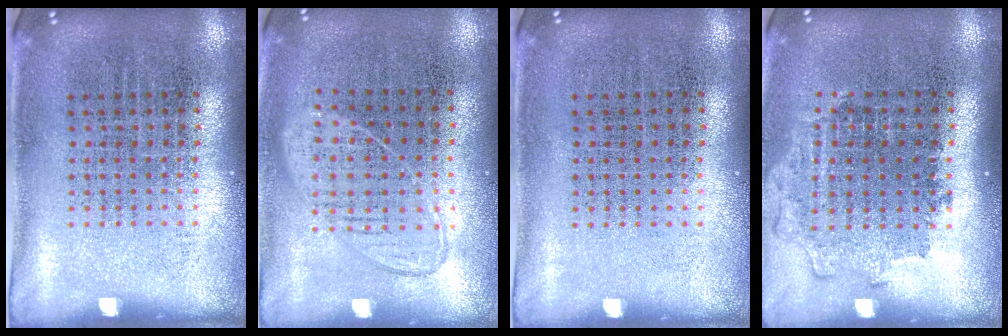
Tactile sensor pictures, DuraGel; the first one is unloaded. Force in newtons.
{"total": 0.9, "press": 0.8, "slide": 0.4}
{"total": 0.0}
{"total": 1.2, "press": 1.1, "slide": 0.5}